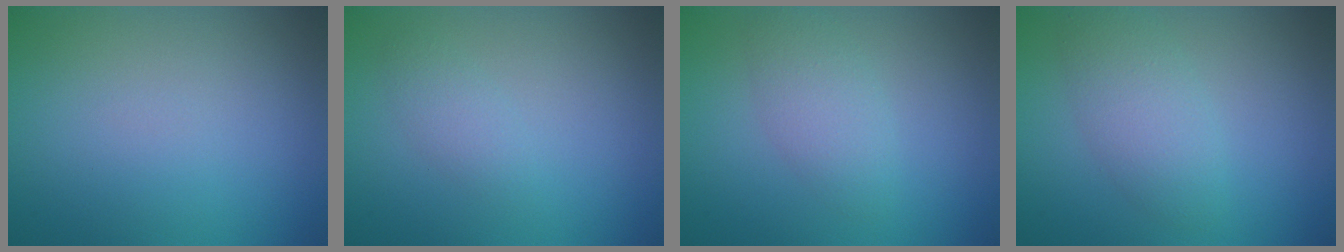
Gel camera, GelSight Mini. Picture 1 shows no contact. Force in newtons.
{"total": 1.4, "press": 1.4, "slide": 0.1}
{"total": 2.7, "press": 2.7, "slide": 0.1}
{"total": 3.3, "press": 3.3, "slide": 0.1}